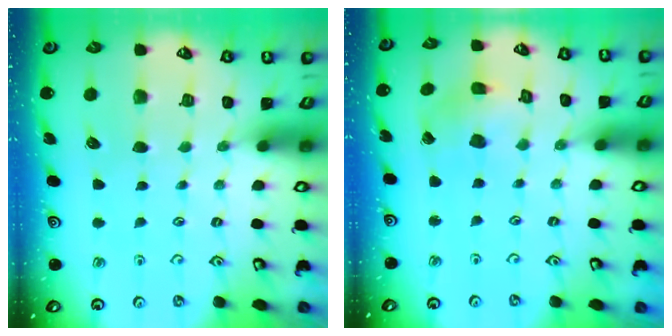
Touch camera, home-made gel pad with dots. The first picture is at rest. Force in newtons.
{"total": 2.2, "press": 2.2, "slide": 0.3}